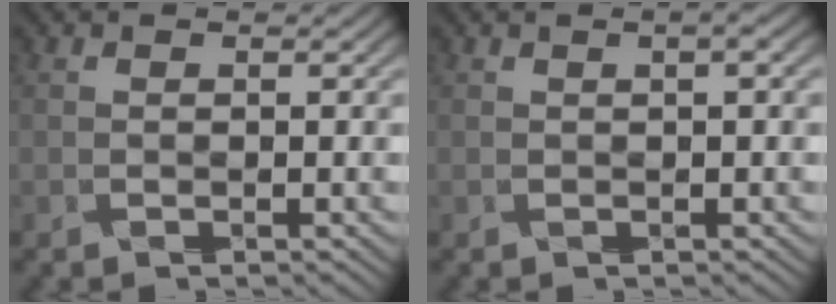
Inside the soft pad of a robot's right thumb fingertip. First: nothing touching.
{"total": 1.7, "force": [0.2, 0.5, 1.6], "torque": [-0.035, 0.000, 0.006]}